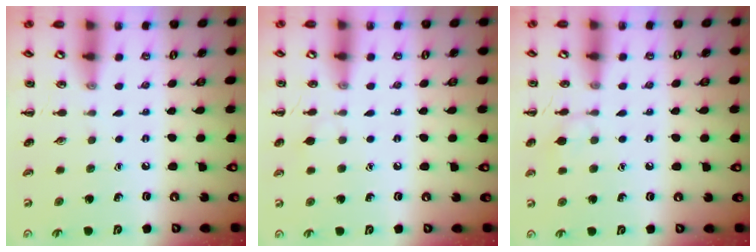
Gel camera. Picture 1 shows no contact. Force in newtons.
{"total": 5.1, "press": 4.8, "slide": 1.5}
{"total": 6.1, "press": 5.8, "slide": 2.0}